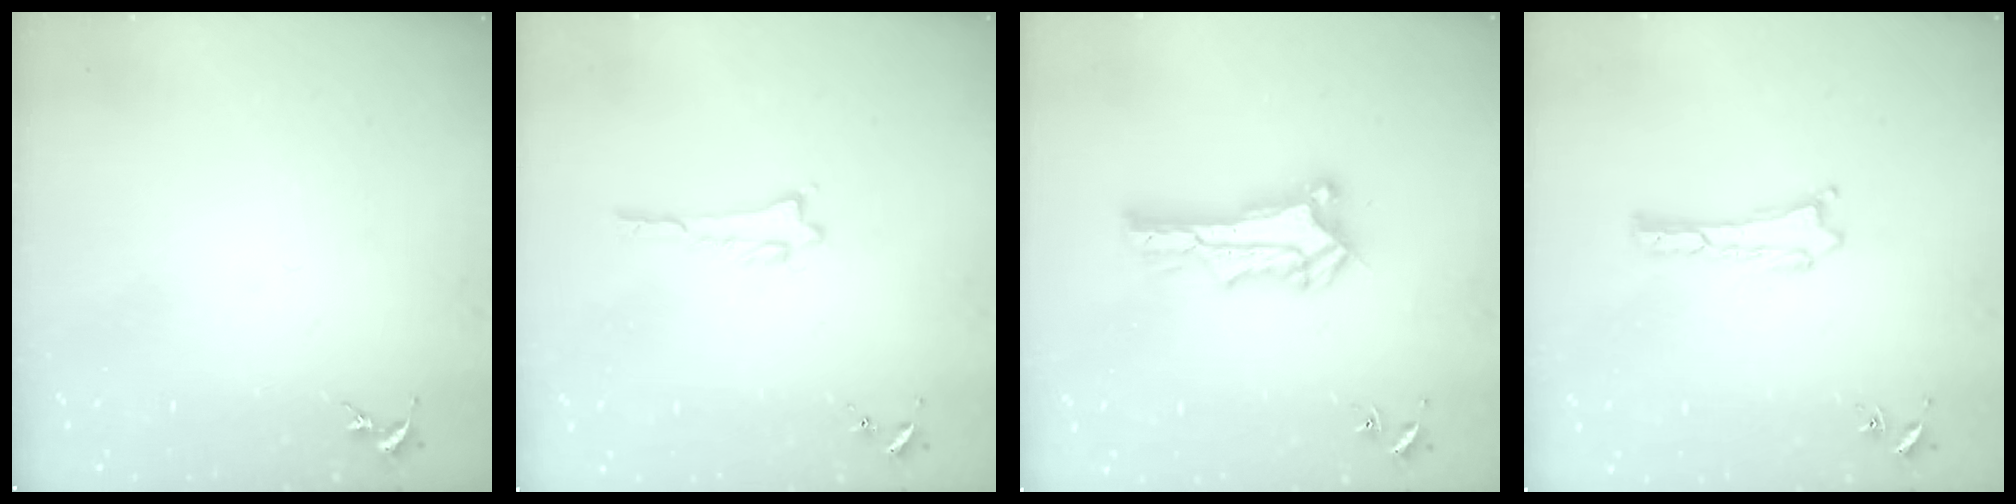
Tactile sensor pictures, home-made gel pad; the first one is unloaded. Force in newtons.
{"total": 0.0}
{"total": 2.7, "press": 2.7, "slide": 0.3}
{"total": 0.0}